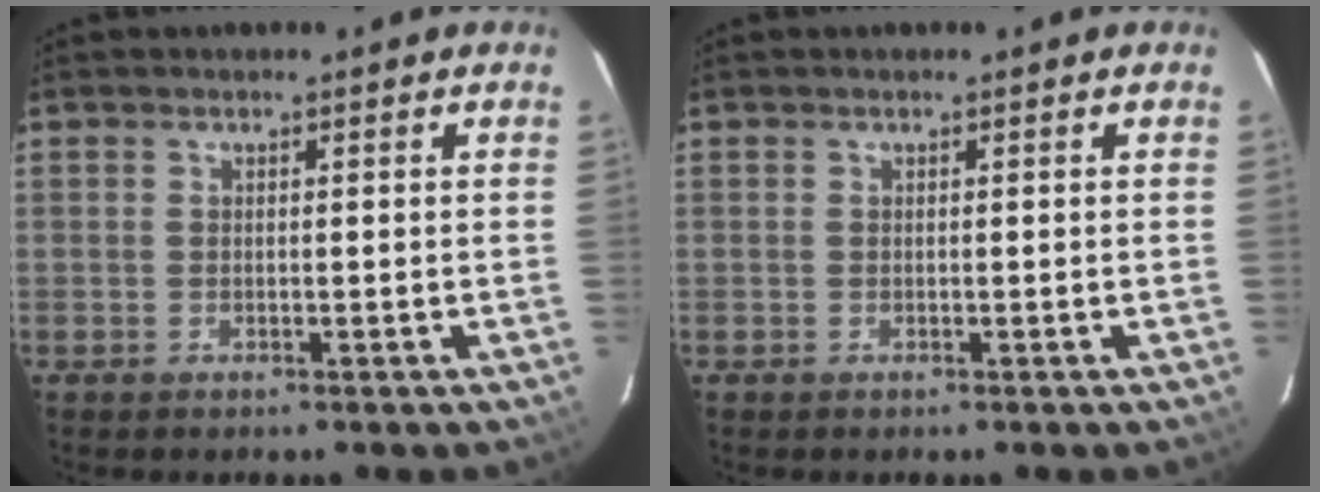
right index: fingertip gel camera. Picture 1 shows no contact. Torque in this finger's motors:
{"motor_torque": [-0.04, 0.03, 0.01, 0.00]}